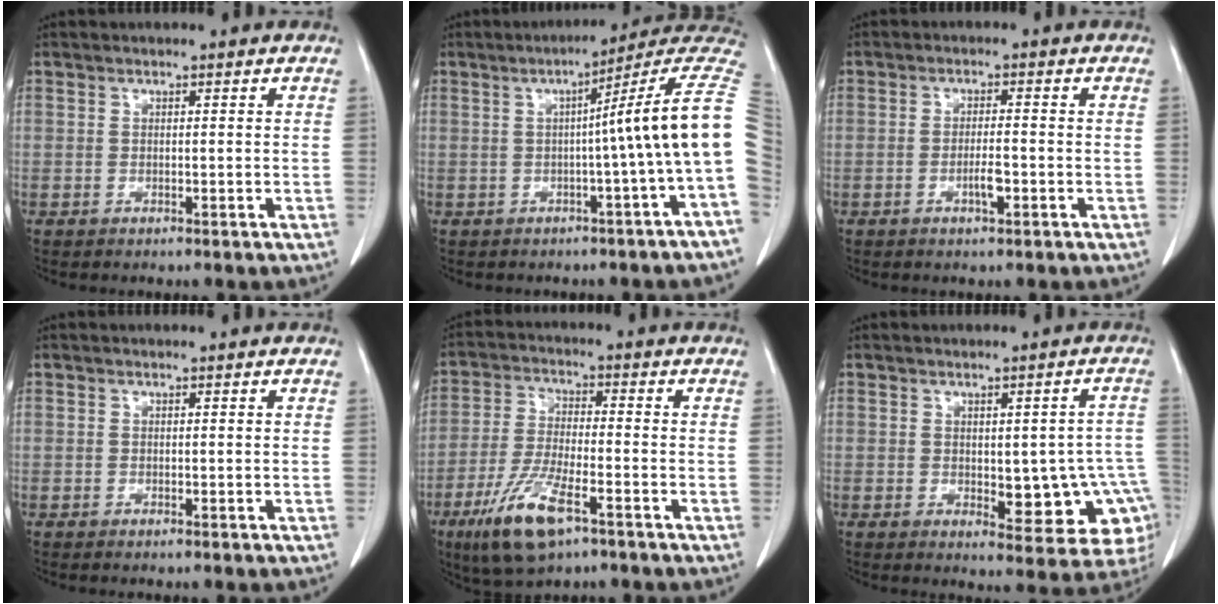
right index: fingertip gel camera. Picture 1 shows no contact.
{"total": 11.9, "force": [0.1, -2.1, 11.7], "torque": [-0.130, 0.027, -0.009]}
{"total": 2.9, "force": [-1.1, 0.5, 2.6], "torque": [-0.048, 0.000, -0.018]}
{"total": 0.0}
{"total": 10.8, "force": [-6.1, 2.5, 8.6], "torque": [-0.181, -0.023, -0.107]}
{"total": 12.7, "force": [-2.4, 5.1, 11.4], "torque": [-0.093, 0.016, -0.013]}